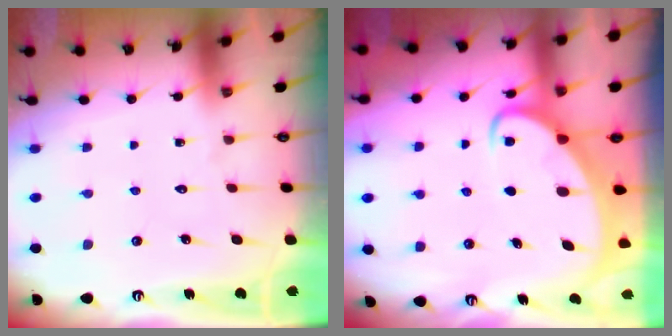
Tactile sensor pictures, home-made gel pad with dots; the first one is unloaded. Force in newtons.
{"total": 3.4, "press": 3.4, "slide": 0.5}